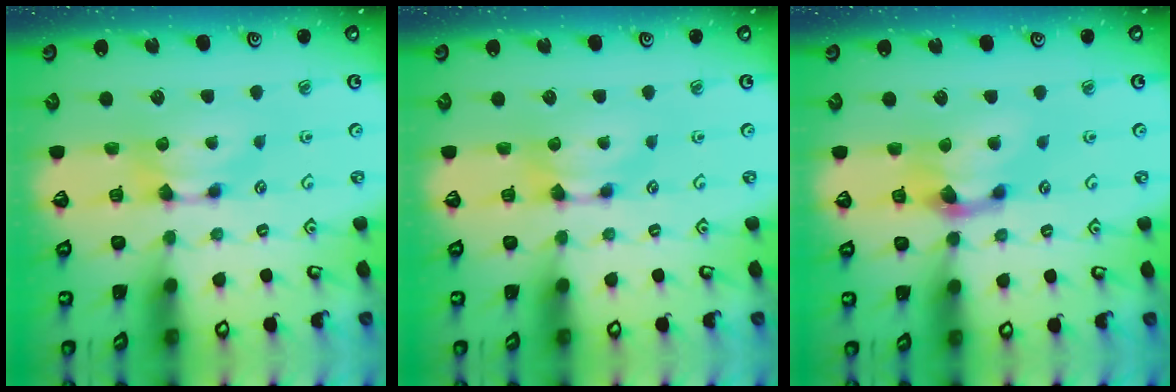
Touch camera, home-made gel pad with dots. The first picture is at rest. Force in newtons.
{"total": 0.0}
{"total": 2.1, "press": 1.3, "slide": 1.7}